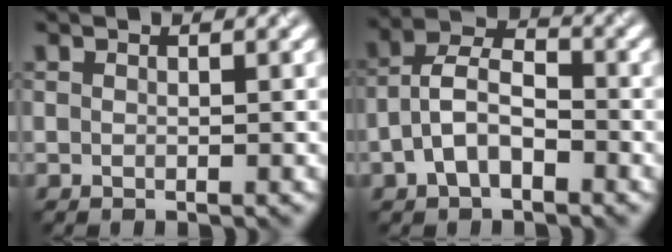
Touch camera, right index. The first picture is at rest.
{"total": 3.9, "force": [-1.5, 2.2, 2.8], "torque": [-0.059, 0.021, -0.040]}